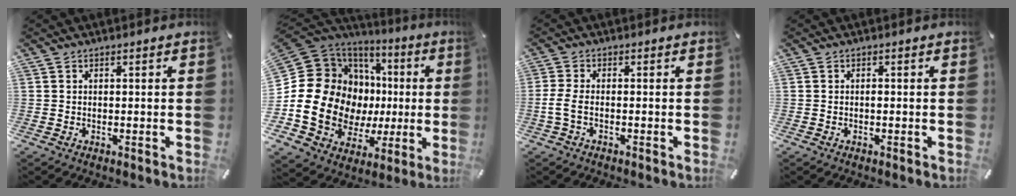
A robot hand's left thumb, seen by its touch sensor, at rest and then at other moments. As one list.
[{"total": 22.2, "force": [0.1, 17.4, 13.8], "torque": [-0.284, -0.027, 0.033]}, {"total": 3.9, "force": [-1.1, 1.3, 3.5], "torque": [-0.081, -0.004, -0.022]}, {"total": 0.7, "force": [-0.2, 0.3, 0.6], "torque": [-0.013, -0.003, -0.003]}]